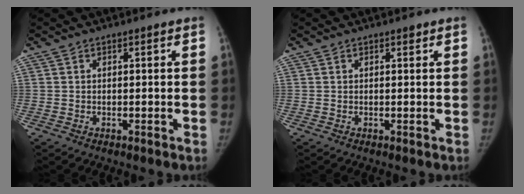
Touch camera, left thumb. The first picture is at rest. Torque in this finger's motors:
{"motor_torque": [0.17, -0.06, 0.35, -0.52, 0.03]}